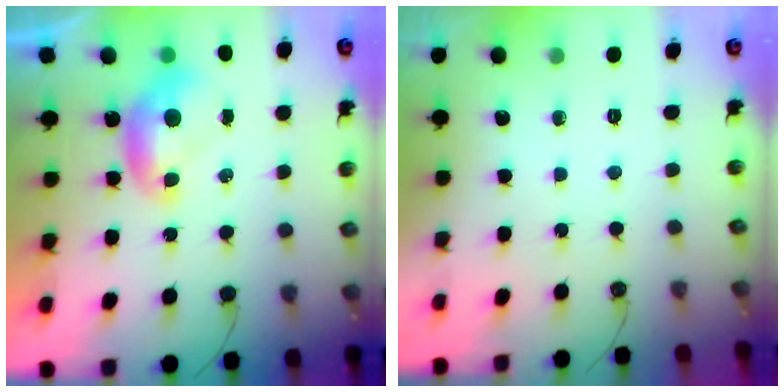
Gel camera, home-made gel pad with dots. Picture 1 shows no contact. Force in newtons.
{"total": 0.0}